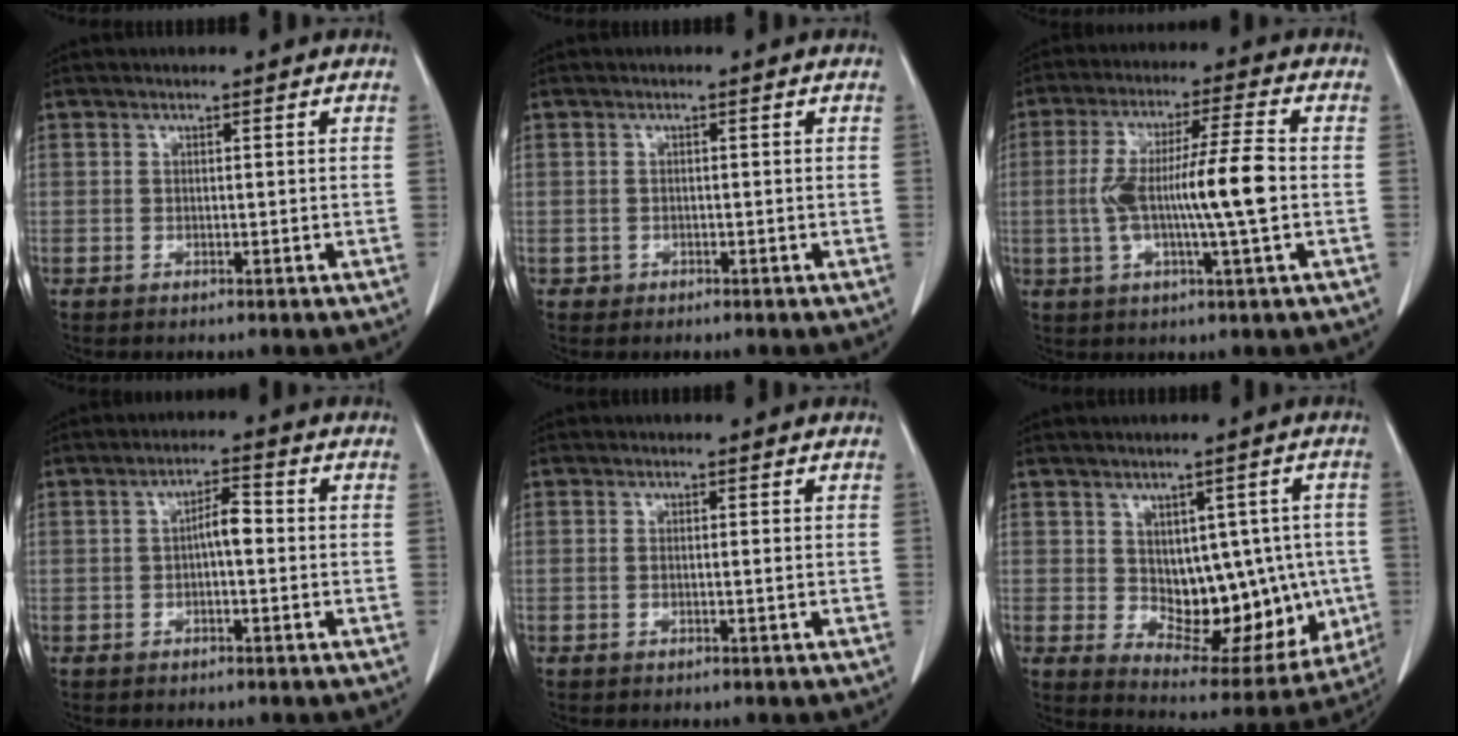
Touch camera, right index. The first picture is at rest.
{"total": 0.8, "force": [-0.4, 0.8, -0.1], "torque": [-0.004, 0.004, -0.006]}
{"total": 11.8, "force": [-1.1, 0.3, 11.7], "torque": [-0.220, 0.009, -0.023]}
{"total": 3.4, "force": [-0.3, 1.0, 3.3], "torque": [-0.055, 0.012, -0.005]}
{"total": 0.8, "force": [-0.1, 0.0, 0.8], "torque": [-0.016, 0.000, -0.001]}
{"total": 14.1, "force": [-0.3, 7.8, 11.7], "torque": [-0.134, 0.013, 0.026]}